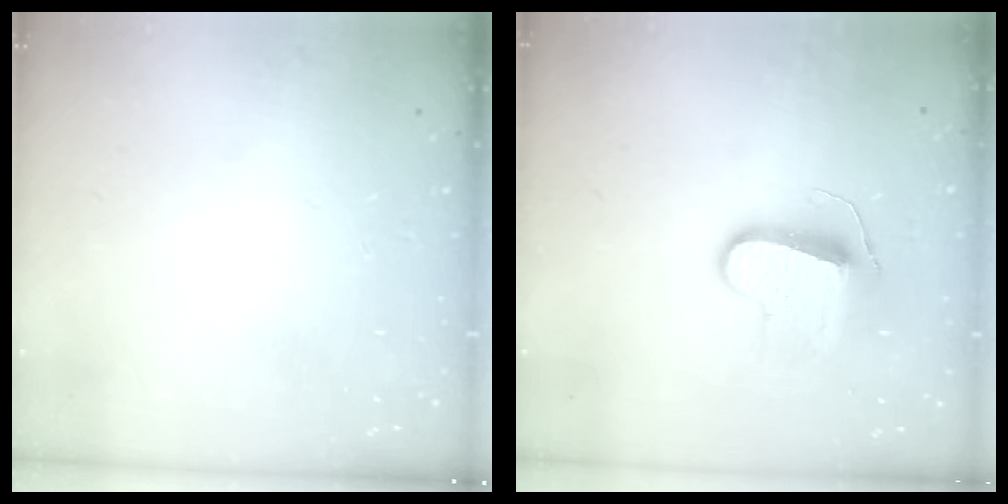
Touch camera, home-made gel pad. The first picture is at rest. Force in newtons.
{"total": 9.2, "press": 9.2, "slide": 0.2}